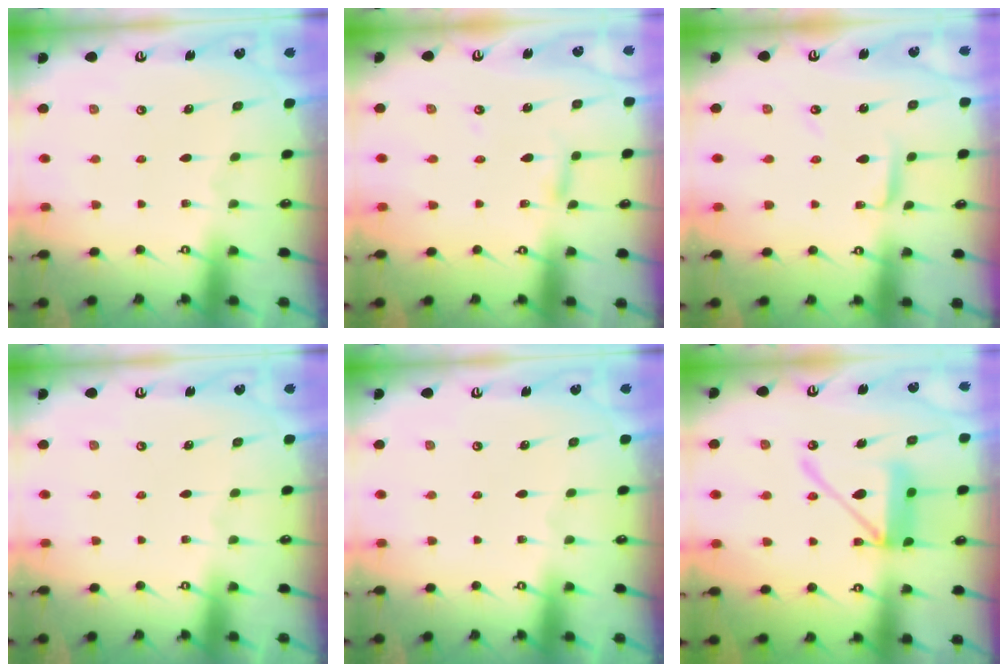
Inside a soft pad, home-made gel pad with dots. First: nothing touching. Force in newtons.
{"total": 2.7, "press": 2.7, "slide": 0.3}
{"total": 3.6, "press": 3.6, "slide": 0.2}
{"total": 0.0}
{"total": 0.0}
{"total": 13.2, "press": 13.1, "slide": 1.9}